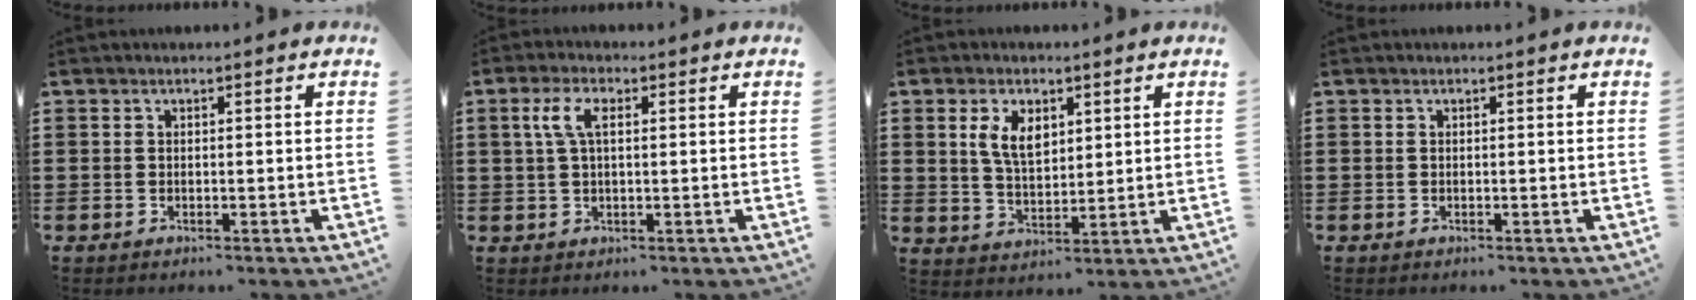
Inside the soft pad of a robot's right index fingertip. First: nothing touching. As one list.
[{"total": 4.3, "force": [1.1, 1.8, 3.8], "torque": [-0.088, 0.008, 0.014]}, {"total": 5.6, "force": [2.2, 3.3, 4.0], "torque": [-0.090, 0.011, 0.040]}, {"total": 0.0}]